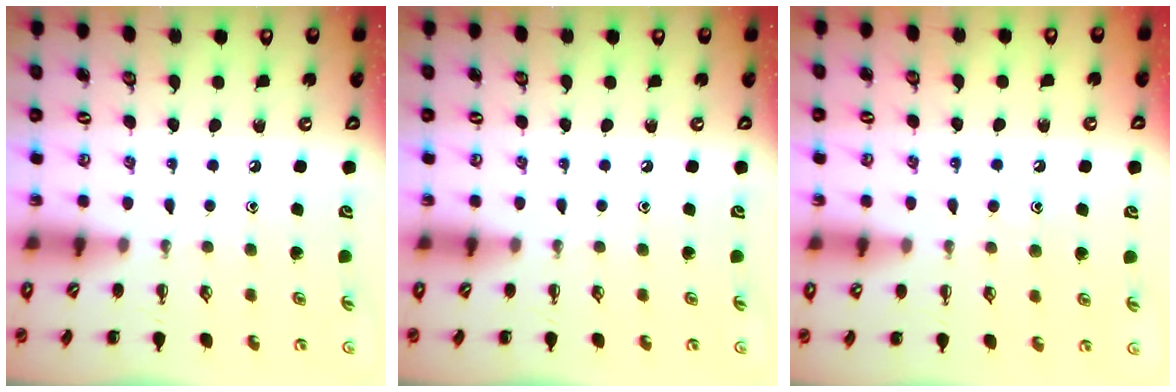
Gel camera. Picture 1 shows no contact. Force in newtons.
{"total": 0.0}
{"total": 6.6, "press": 6.5, "slide": 1.2}